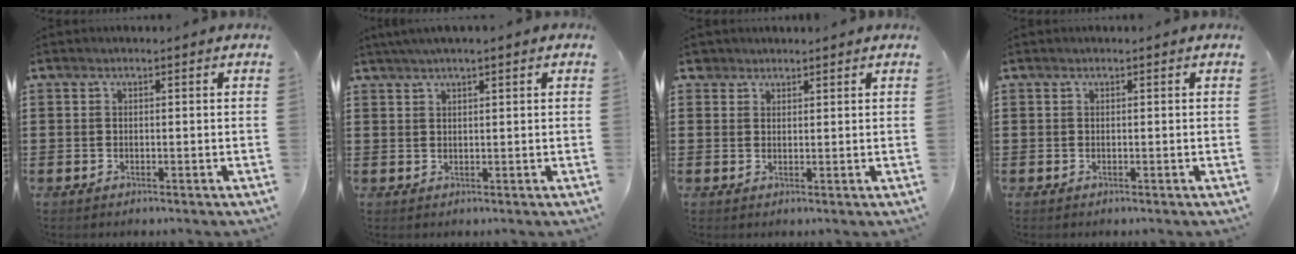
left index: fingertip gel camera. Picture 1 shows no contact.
{"total": 1.9, "force": [1.4, 0.0, 1.4], "torque": [-0.027, 0.002, 0.025]}
{"total": 2.0, "force": [1.7, 1.0, 0.1], "torque": [-0.009, 0.006, 0.034]}
{"total": 0.0}